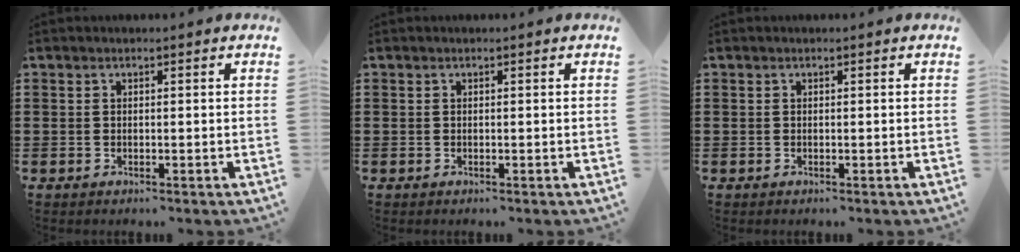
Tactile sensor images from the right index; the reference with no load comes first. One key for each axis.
{"total": 0.0}
{"total": 0.0}